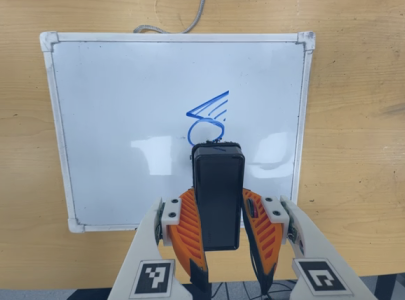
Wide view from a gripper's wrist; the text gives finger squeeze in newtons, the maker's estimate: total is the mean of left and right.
{"total": 7.0, "left": 5.2, "right": 8.7}